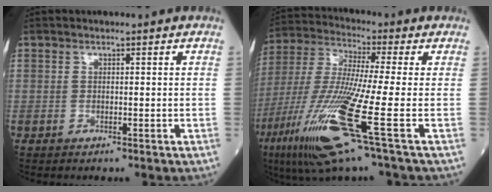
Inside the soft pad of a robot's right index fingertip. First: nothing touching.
{"total": 17.9, "force": [-7.1, -0.2, 16.5], "torque": [-0.369, -0.042, -0.144]}